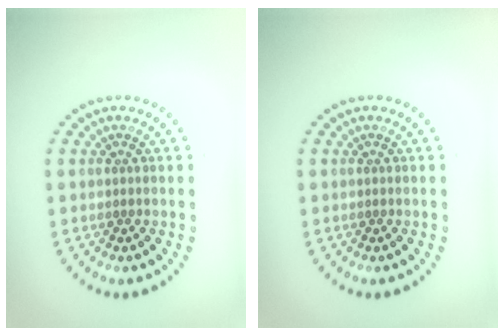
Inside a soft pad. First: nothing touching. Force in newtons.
{"total": 0.0}